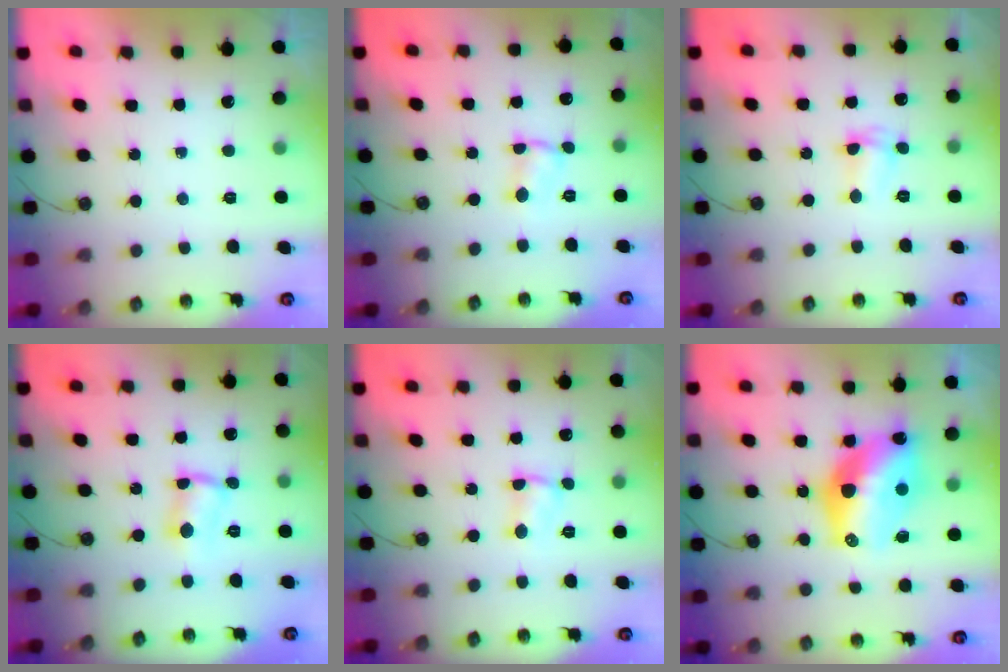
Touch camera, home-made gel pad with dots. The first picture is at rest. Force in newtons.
{"total": 1.8, "press": 1.8, "slide": 0.3}
{"total": 2.9, "press": 2.9, "slide": 0.5}
{"total": 2.3, "press": 2.2, "slide": 0.6}
{"total": 2.6, "press": 2.6, "slide": 0.4}
{"total": 16.0, "press": 15.9, "slide": 1.5}